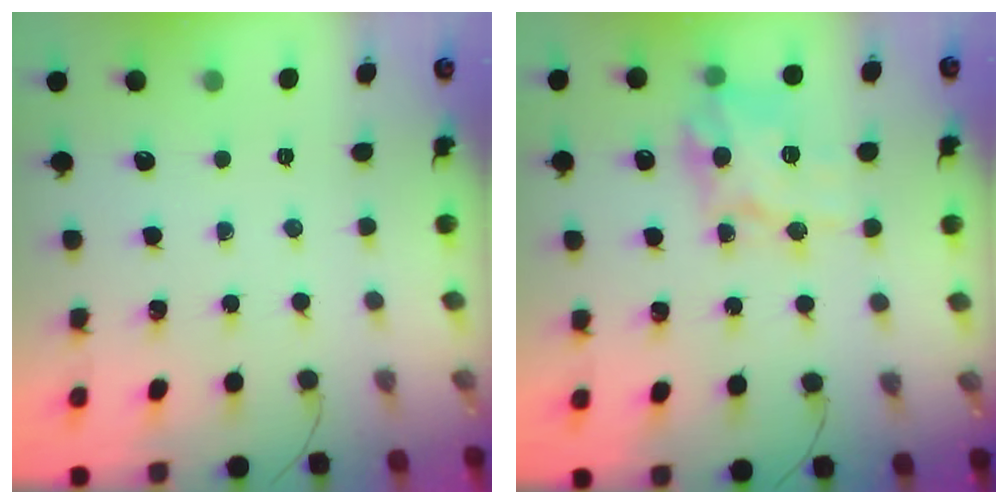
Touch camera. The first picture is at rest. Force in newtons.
{"total": 11.4, "press": 11.4, "slide": 0.5}